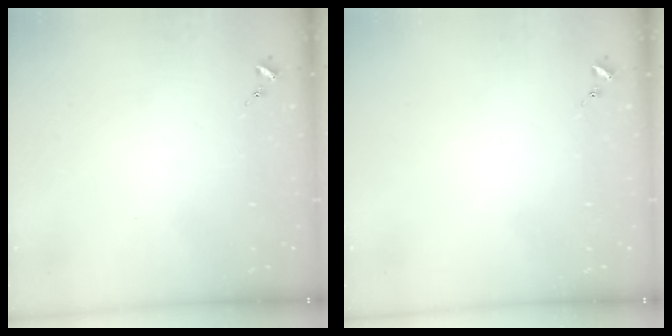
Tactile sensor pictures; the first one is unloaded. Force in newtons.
{"total": 0.0}